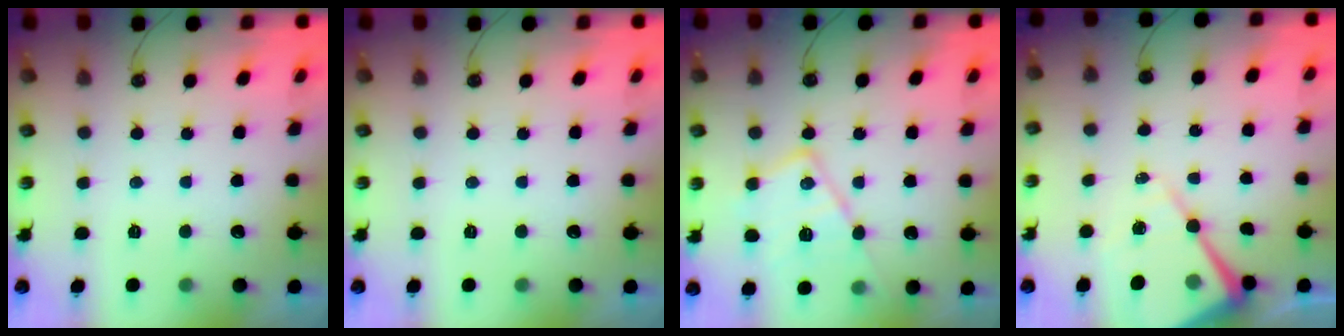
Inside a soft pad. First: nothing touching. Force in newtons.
{"total": 0.0}
{"total": 15.2, "press": 15.2, "slide": 0.7}
{"total": 13.3, "press": 13.2, "slide": 1.4}